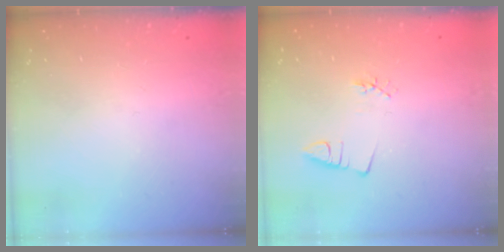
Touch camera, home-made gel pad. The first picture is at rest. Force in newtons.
{"total": 2.4, "press": 2.0, "slide": 1.4}